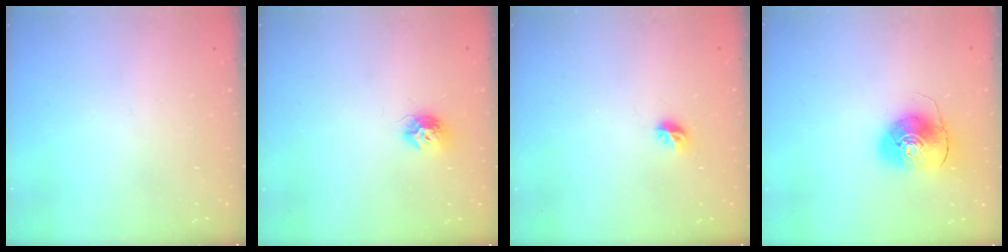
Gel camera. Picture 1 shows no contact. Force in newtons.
{"total": 8.0, "press": 8.0, "slide": 0.5}
{"total": 5.4, "press": 5.2, "slide": 1.4}
{"total": 8.9, "press": 8.7, "slide": 1.5}